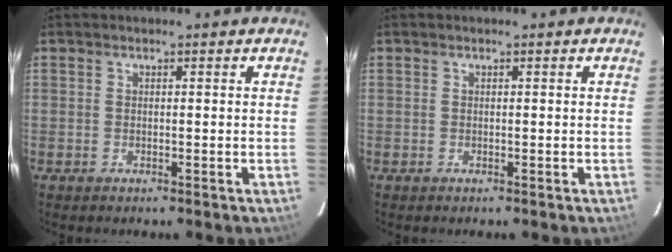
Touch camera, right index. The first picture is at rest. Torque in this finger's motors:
{"motor_torque": [0.26, 0.11, 0.09, 0.01]}